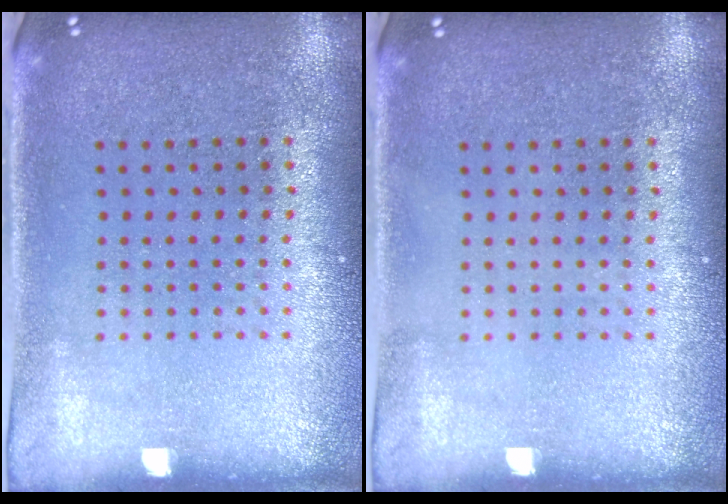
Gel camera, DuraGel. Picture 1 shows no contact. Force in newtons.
{"total": 0.0}